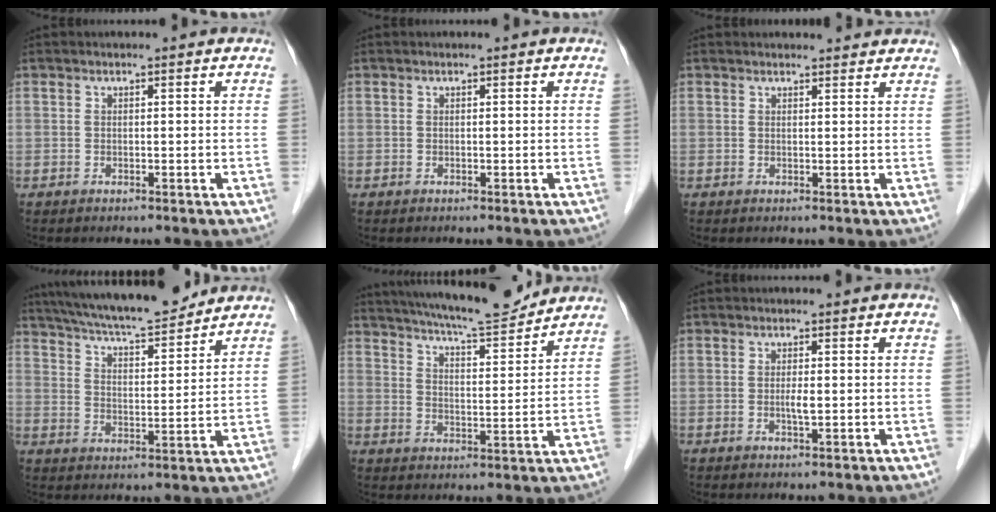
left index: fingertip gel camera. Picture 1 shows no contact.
{"total": 0.0}
{"total": 4.6, "force": [4.4, 1.0, 0.8], "torque": [-0.007, 0.017, 0.048]}
{"total": 15.8, "force": [14.2, 2.0, 6.7], "torque": [-0.116, 0.012, 0.225]}
{"total": 14.4, "force": [13.3, 1.1, 5.5], "torque": [-0.094, -0.003, 0.198]}
{"total": 1.4, "force": [0.0, 0.1, 1.4], "torque": [-0.028, -0.002, -0.002]}